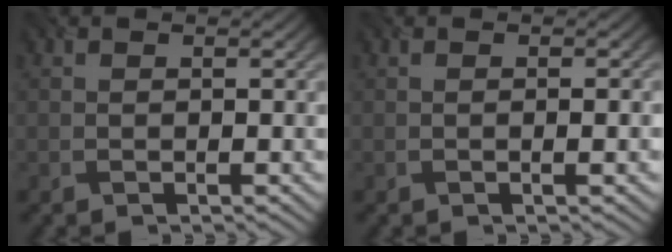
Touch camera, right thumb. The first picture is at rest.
{"total": 1.3, "force": [-0.2, 0.1, 1.3], "torque": [-0.020, 0.001, -0.002]}